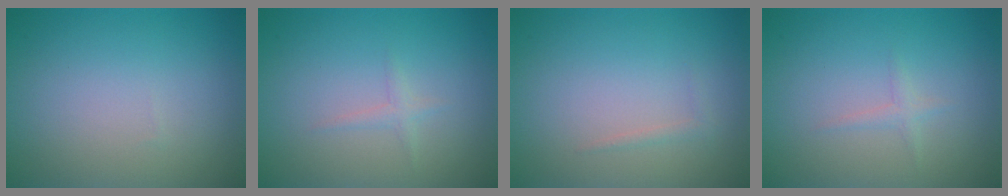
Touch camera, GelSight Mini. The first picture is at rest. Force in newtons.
{"total": 0.9, "press": 0.8, "slide": 0.0}
{"total": 0.6, "press": 0.6, "slide": 0.0}
{"total": 0.9, "press": 0.8, "slide": 0.0}